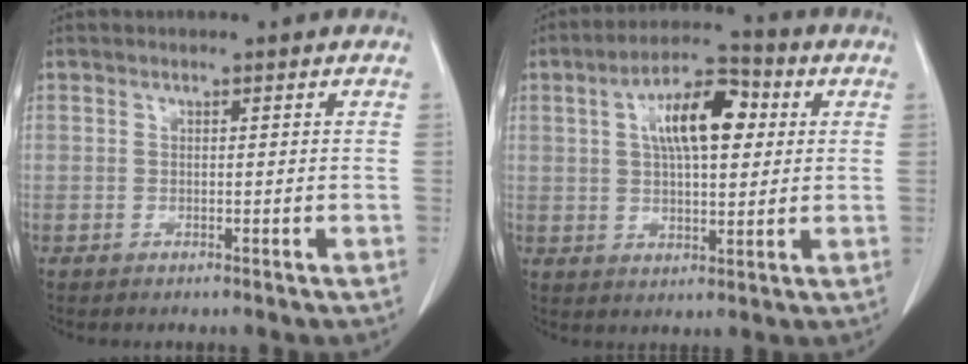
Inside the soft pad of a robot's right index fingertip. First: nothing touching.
{"total": 11.0, "force": [2.9, 4.2, 9.7], "torque": [-0.173, 0.028, 0.044]}